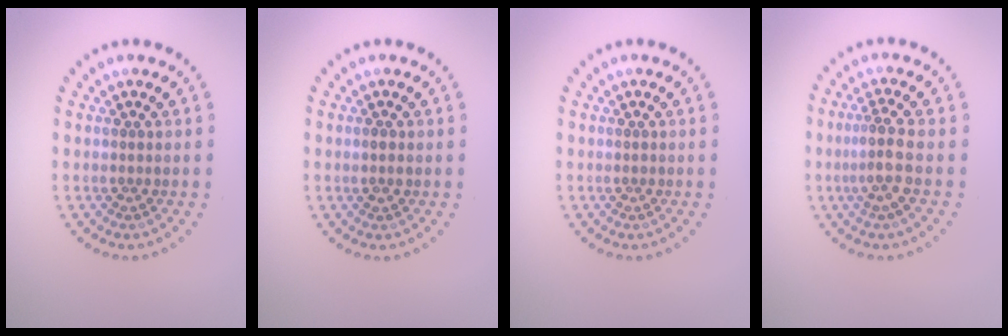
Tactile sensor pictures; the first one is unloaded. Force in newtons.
{"total": 0.9, "press": 0.9, "slide": 0.1}
{"total": 0.0}
{"total": 2.5, "press": 2.0, "slide": 1.5}